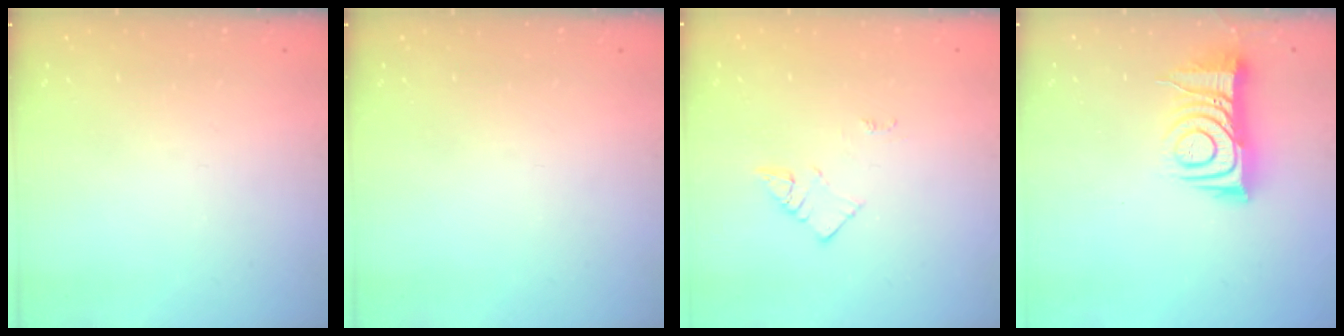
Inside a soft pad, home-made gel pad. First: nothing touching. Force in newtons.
{"total": 0.0}
{"total": 2.7, "press": 2.6, "slide": 0.4}
{"total": 12.0, "press": 12.0, "slide": 1.1}